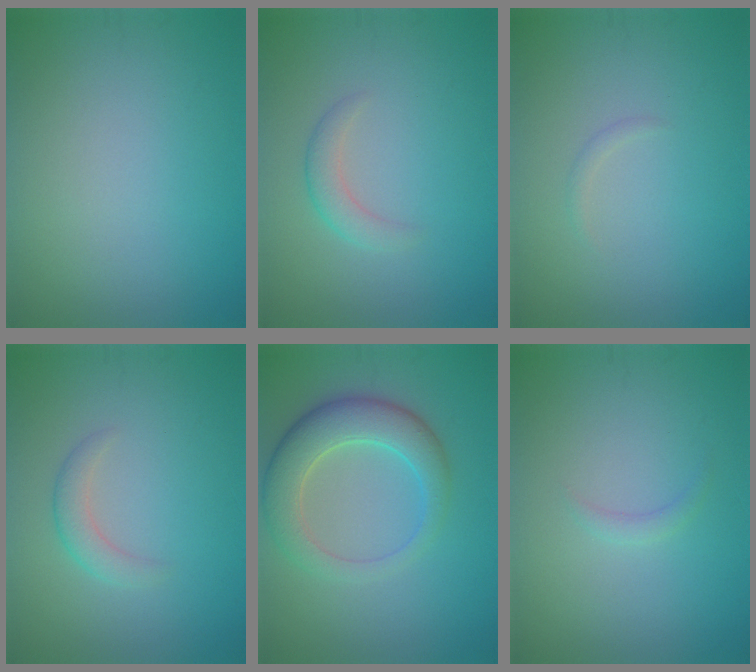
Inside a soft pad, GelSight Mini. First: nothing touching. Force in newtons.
{"total": 1.8, "press": 1.8, "slide": 0.2}
{"total": 0.6, "press": 0.6, "slide": 0.0}
{"total": 1.8, "press": 1.8, "slide": 0.2}
{"total": 5.6, "press": 5.5, "slide": 0.4}
{"total": 0.8, "press": 0.8, "slide": 0.0}